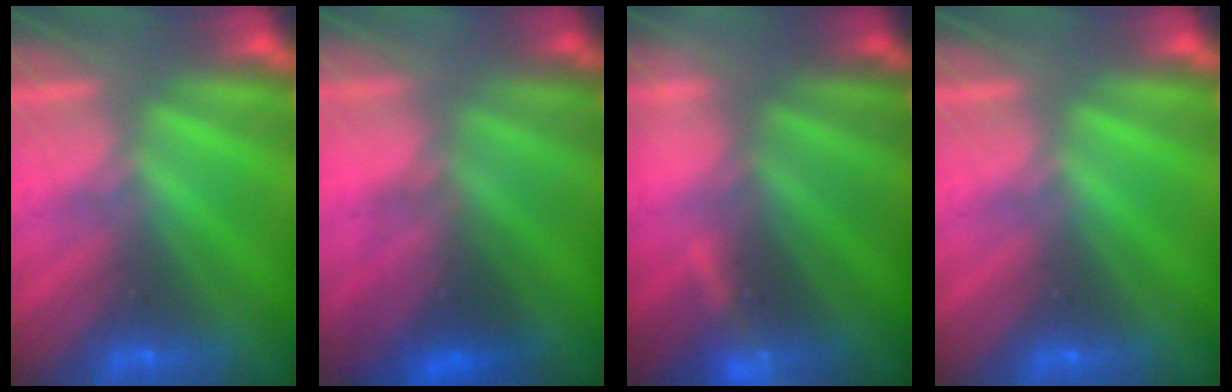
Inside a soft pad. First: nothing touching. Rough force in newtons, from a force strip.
{"total": 2.1}
{"total": 3.4}
{"total": 0.0}